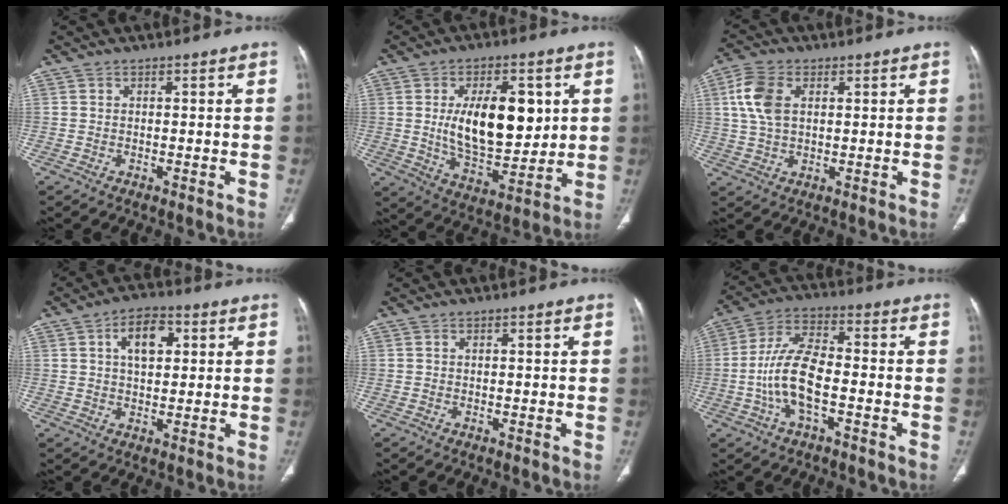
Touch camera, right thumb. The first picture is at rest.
{"total": 16.5, "force": [3.0, 8.4, 13.9], "torque": [-0.192, -0.026, 0.059]}
{"total": 8.2, "force": [2.1, 5.1, 6.1], "torque": [-0.133, 0.007, 0.044]}
{"total": 7.6, "force": [2.3, 4.4, 5.7], "torque": [-0.077, 0.005, 0.034]}
{"total": 0.0}
{"total": 11.6, "force": [-2.8, 5.1, 10.1], "torque": [-0.202, 0.033, -0.059]}